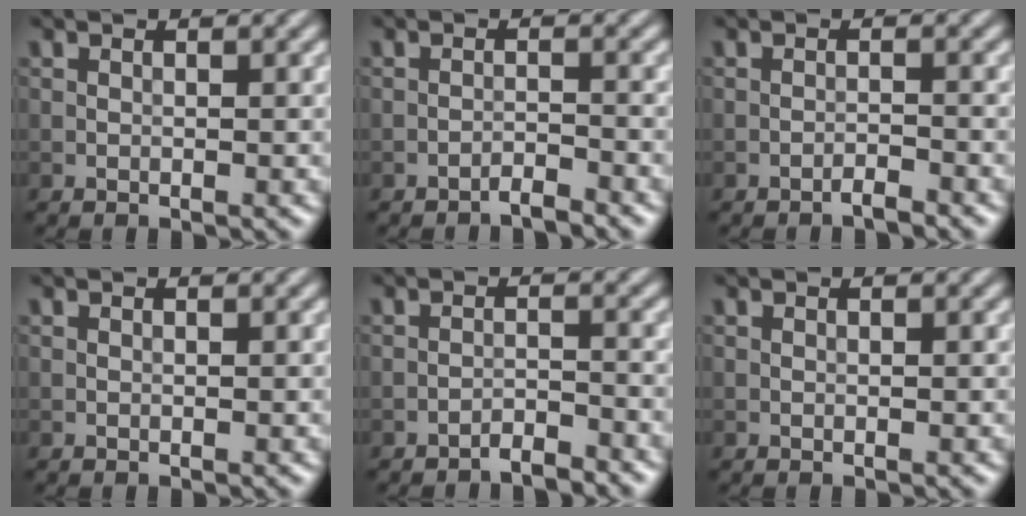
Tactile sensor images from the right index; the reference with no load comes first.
{"total": 1.5, "force": [-1.4, 0.0, 0.5], "torque": [-0.003, 0.006, -0.029]}
{"total": 1.1, "force": [-1.0, 0.0, 0.5], "torque": [-0.005, 0.005, -0.022]}
{"total": 0.0}
{"total": 2.0, "force": [-1.9, 0.1, 0.5], "torque": [-0.002, 0.007, -0.036]}
{"total": 0.0}